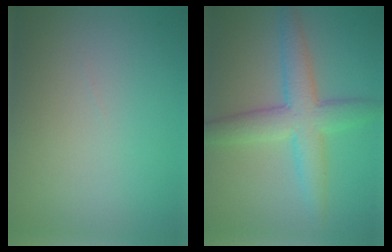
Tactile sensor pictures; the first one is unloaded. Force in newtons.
{"total": 5.4, "press": 5.4, "slide": 0.0}